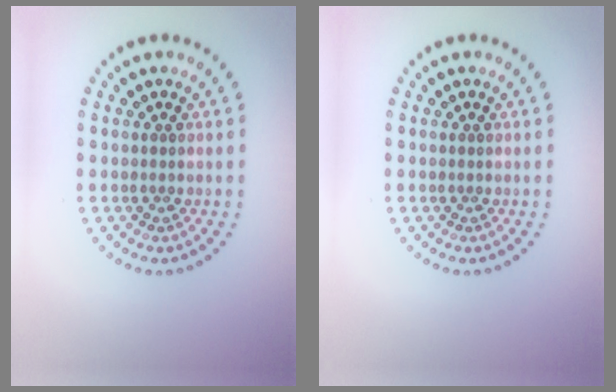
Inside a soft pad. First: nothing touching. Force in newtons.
{"total": 0.0}